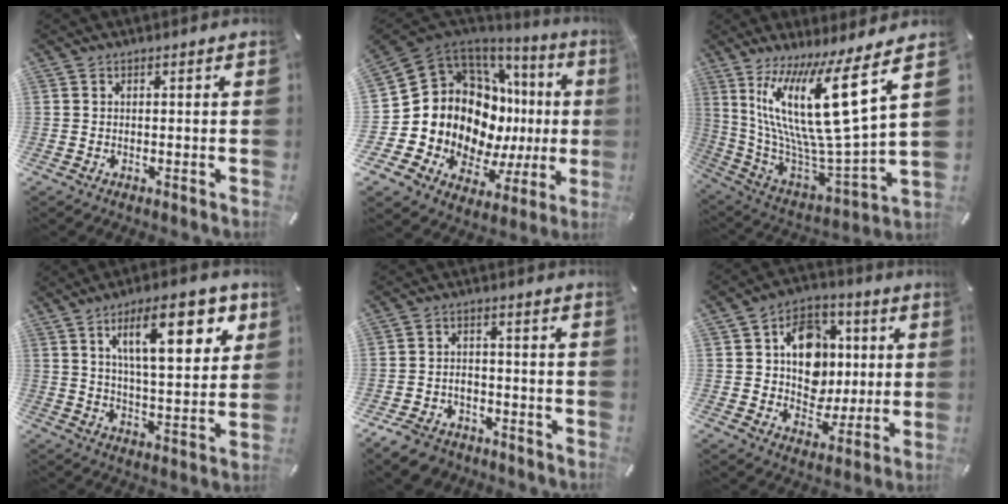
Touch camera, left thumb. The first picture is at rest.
{"total": 18.6, "force": [2.1, 13.7, 12.4], "torque": [-0.200, -0.070, 0.069]}
{"total": 24.5, "force": [10.2, 6.1, 21.4], "torque": [-0.432, -0.085, 0.165]}
{"total": 17.9, "force": [8.1, 6.8, 14.5], "torque": [-0.226, -0.012, 0.123]}
{"total": 7.1, "force": [-5.3, 4.0, 2.5], "torque": [-0.046, 0.029, -0.100]}
{"total": 14.1, "force": [1.7, 11.9, 7.4], "torque": [-0.106, 0.008, 0.040]}